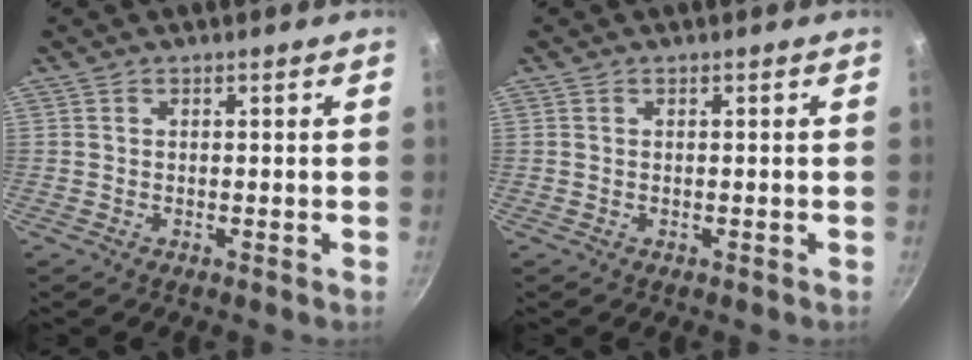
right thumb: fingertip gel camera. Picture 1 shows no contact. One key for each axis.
{"total": 0.0}